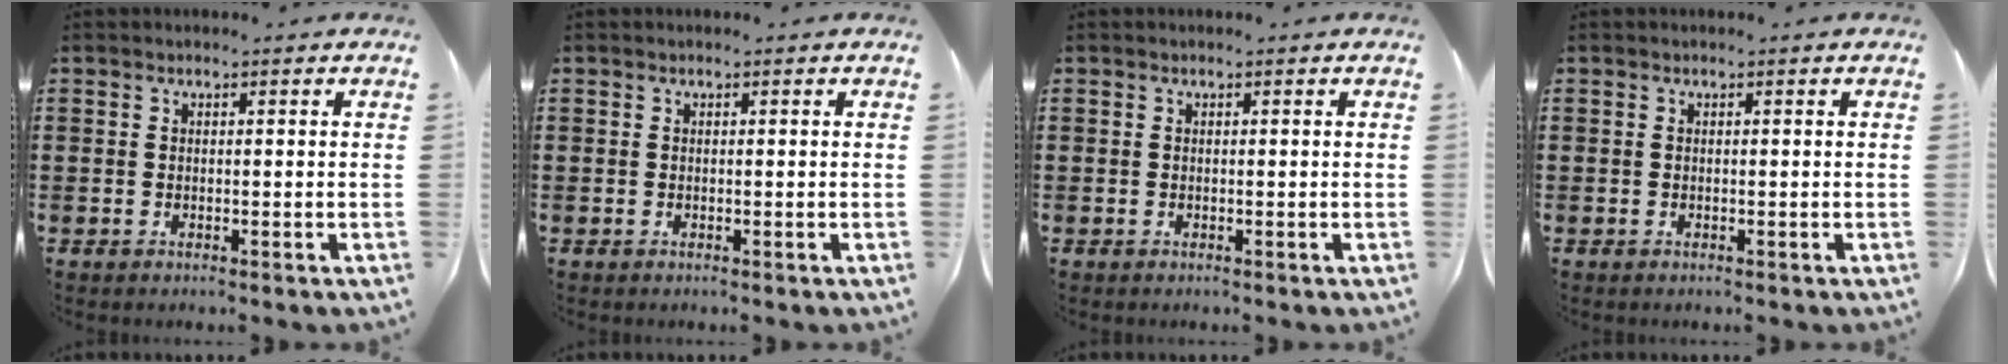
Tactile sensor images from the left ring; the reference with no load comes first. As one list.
[{"total": 0.0}, {"total": 0.0}, {"total": 0.0}]